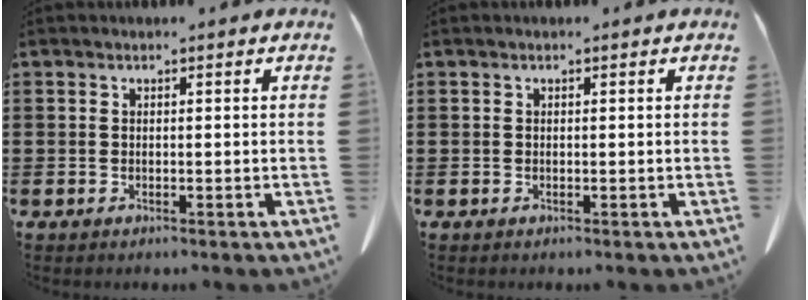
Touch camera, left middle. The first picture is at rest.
{"total": 0.0}